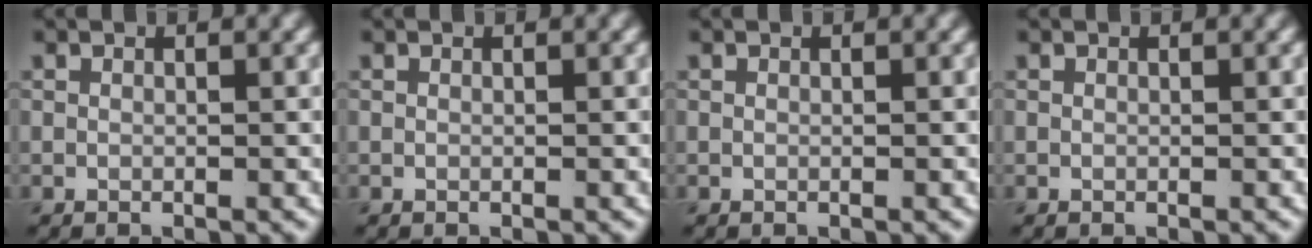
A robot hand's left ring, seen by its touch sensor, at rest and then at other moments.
{"total": 0.0}
{"total": 0.0}
{"total": 0.0}